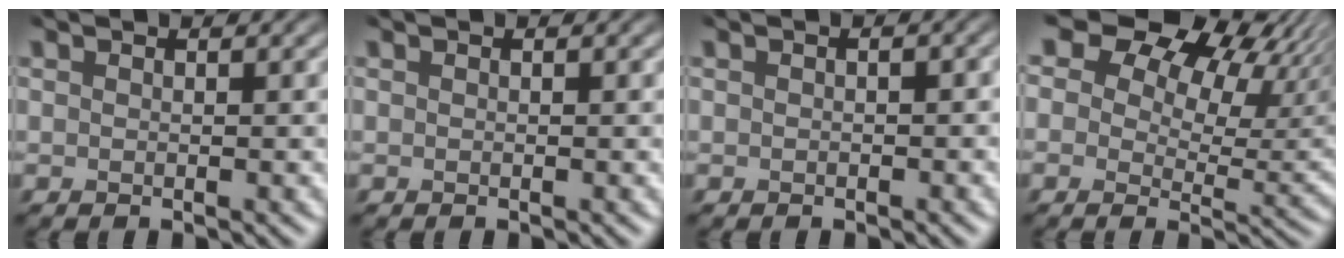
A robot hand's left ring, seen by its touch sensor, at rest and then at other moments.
{"total": 0.0}
{"total": 1.3, "force": [-0.1, 0.7, 1.1], "torque": [-0.020, 0.002, -0.001]}
{"total": 12.5, "force": [7.9, 6.8, 6.9], "torque": [-0.125, 0.018, 0.103]}